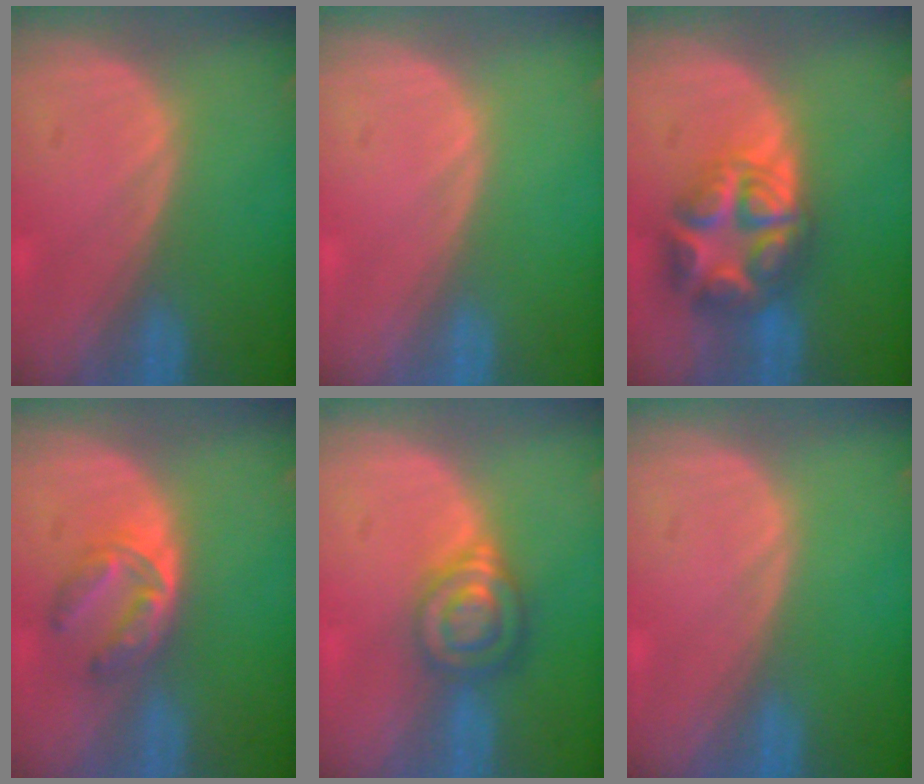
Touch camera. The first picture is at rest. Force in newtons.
{"total": 0.0}
{"total": 8.0, "press": 8.0, "slide": 0.5}
{"total": 5.0, "press": 4.8, "slide": 1.5}
{"total": 6.6, "press": 5.7, "slide": 3.3}
{"total": 0.0}